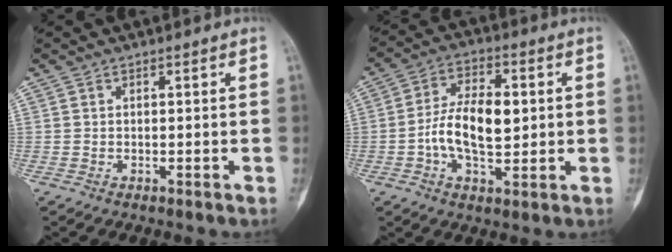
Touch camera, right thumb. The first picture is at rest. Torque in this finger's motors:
{"motor_torque": [1.15, 1.16, 0.54, -0.53, 0.09]}